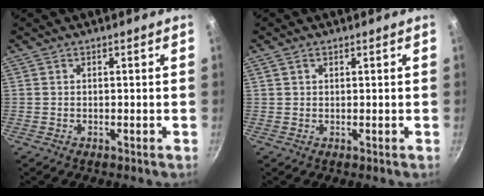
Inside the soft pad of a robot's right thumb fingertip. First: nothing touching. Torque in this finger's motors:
{"motor_torque": [-0.21, -0.04, -0.69, 0.14, -0.07]}